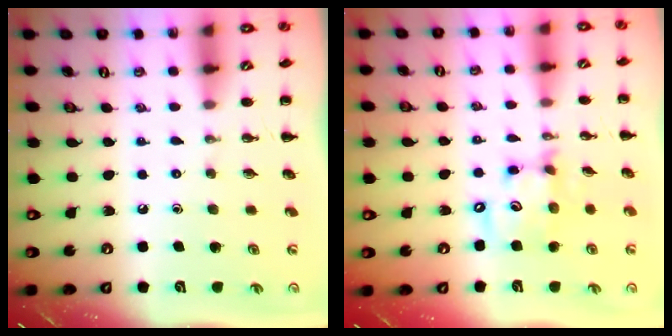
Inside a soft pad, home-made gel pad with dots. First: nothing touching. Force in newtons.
{"total": 11.2, "press": 11.0, "slide": 1.9}